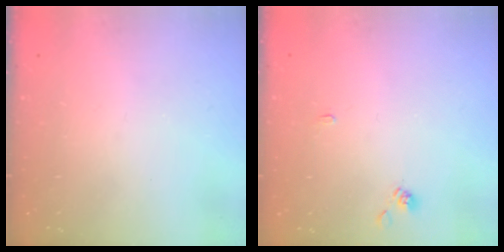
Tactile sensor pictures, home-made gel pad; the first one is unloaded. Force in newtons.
{"total": 2.9, "press": 2.9, "slide": 0.3}